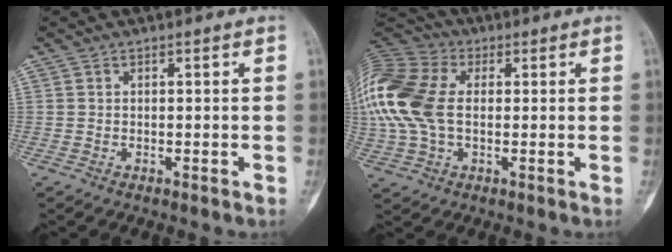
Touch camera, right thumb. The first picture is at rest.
{"total": 17.3, "force": [1.0, 11.1, 13.3], "torque": [-0.322, 0.017, 0.016]}